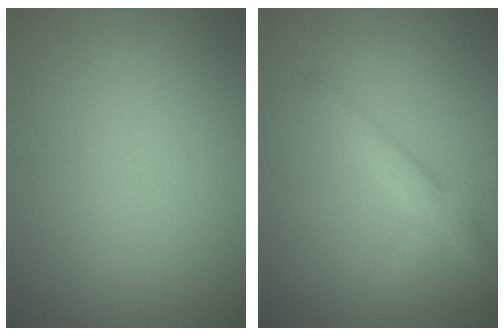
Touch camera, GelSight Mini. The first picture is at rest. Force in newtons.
{"total": 2.7, "press": 2.7, "slide": 0.1}